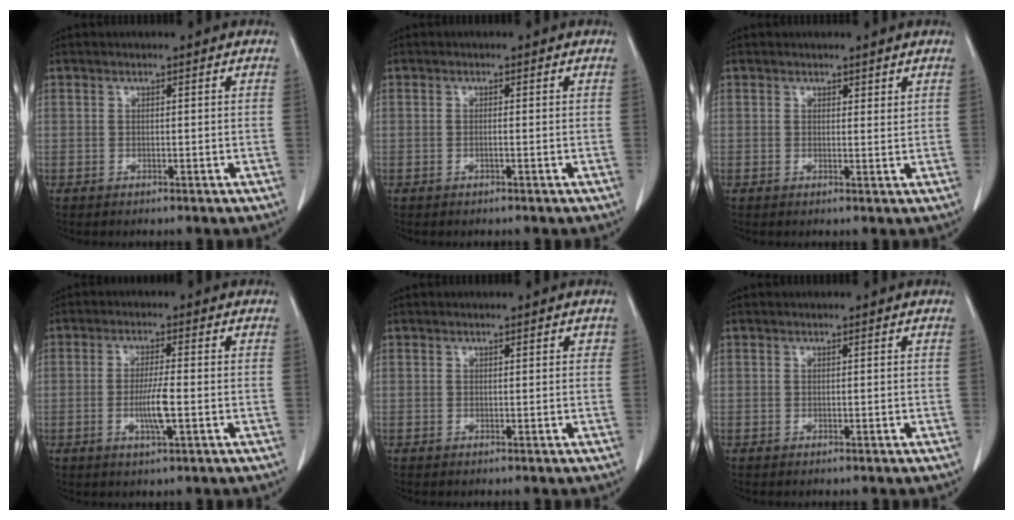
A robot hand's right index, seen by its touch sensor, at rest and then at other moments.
{"total": 0.5, "force": [-0.2, 0.0, 0.5], "torque": [-0.009, 0.001, -0.004]}
{"total": 1.1, "force": [0.9, 0.4, 0.4], "torque": [-0.001, -0.006, 0.010]}
{"total": 5.0, "force": [-1.2, 0.2, 4.8], "torque": [-0.093, -0.008, -0.022]}
{"total": 0.8, "force": [0.4, 0.4, 0.6], "torque": [-0.003, 0.003, 0.002]}
{"total": 0.0}